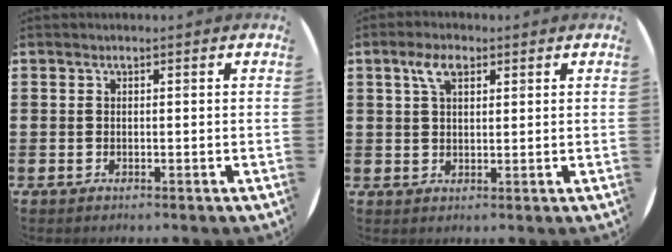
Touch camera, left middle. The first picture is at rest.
{"total": 4.1, "force": [2.3, 1.9, 2.7], "torque": [-0.053, 0.007, 0.040]}